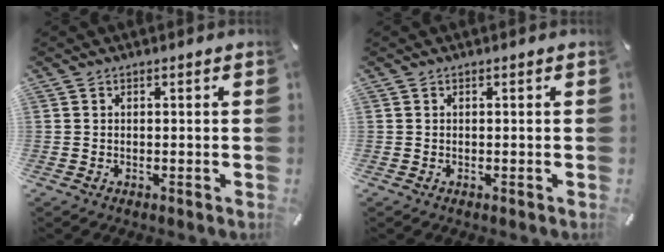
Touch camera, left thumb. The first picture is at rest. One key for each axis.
{"total": 0.0}